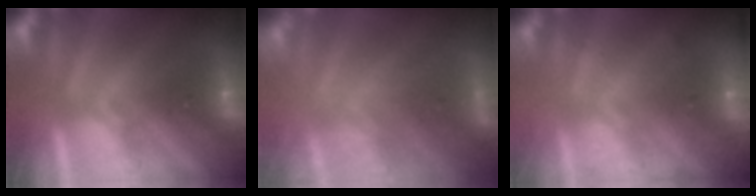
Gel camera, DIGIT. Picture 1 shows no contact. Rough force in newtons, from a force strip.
{"total": 7.7}
{"total": 2.2}